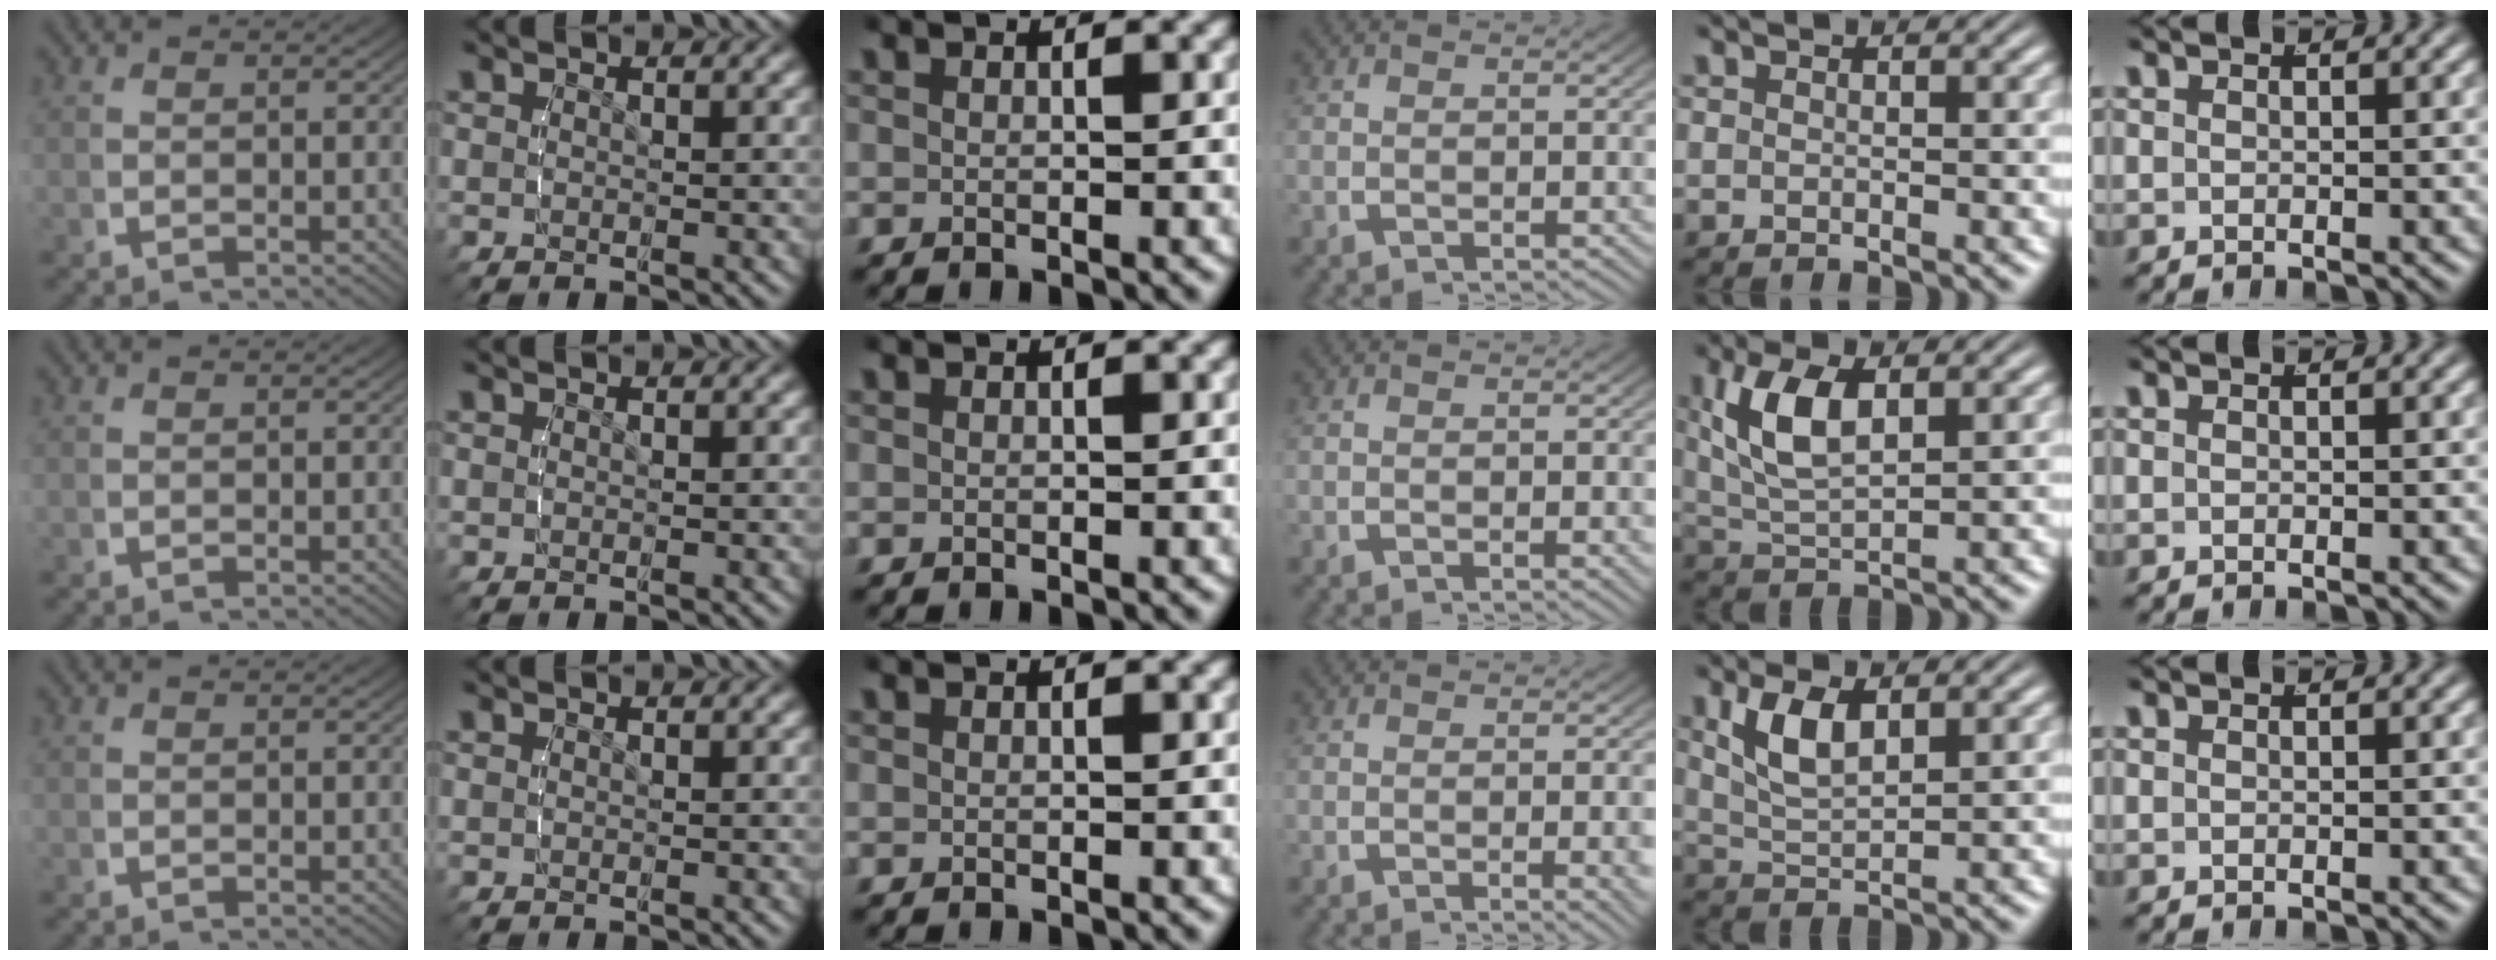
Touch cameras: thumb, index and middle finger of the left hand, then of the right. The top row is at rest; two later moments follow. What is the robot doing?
{"motion": "lift_and_place", "object": "cubes"}